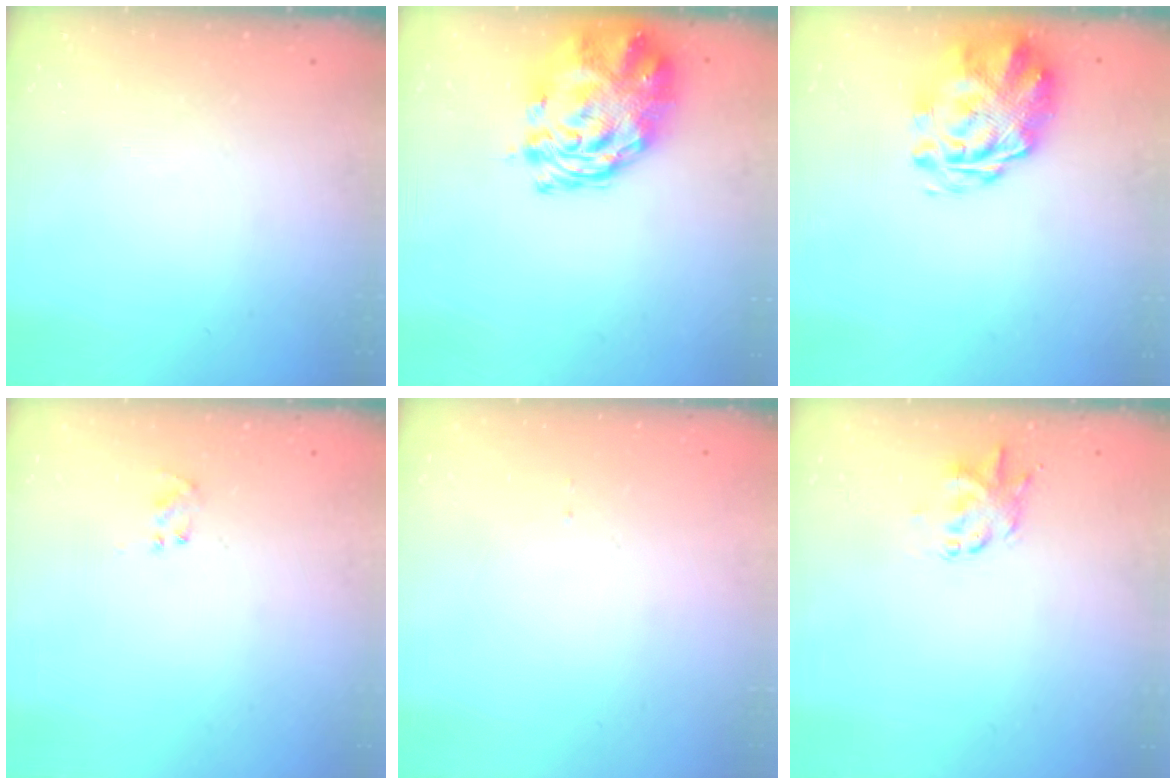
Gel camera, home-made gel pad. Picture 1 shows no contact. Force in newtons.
{"total": 5.2, "press": 4.8, "slide": 1.9}
{"total": 2.9, "press": 2.5, "slide": 1.5}
{"total": 2.3, "press": 2.1, "slide": 0.9}
{"total": 1.0, "press": 1.0, "slide": 0.1}
{"total": 1.4, "press": 1.3, "slide": 0.5}